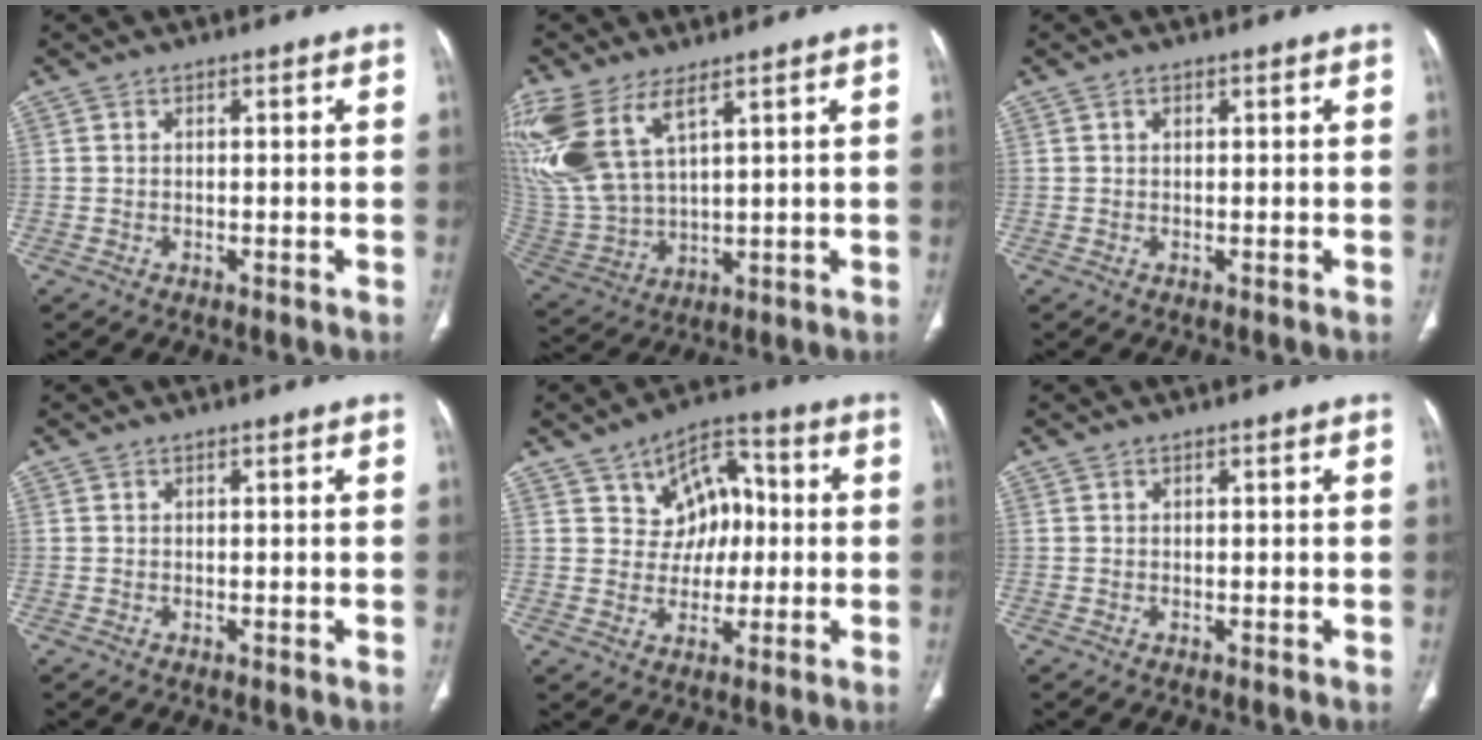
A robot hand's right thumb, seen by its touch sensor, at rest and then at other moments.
{"total": 16.7, "force": [8.6, 7.5, 12.1], "torque": [-0.286, -0.027, 0.191]}
{"total": 0.7, "force": [0.3, 0.5, 0.4], "torque": [-0.007, 0.002, 0.006]}
{"total": 0.0}
{"total": 9.7, "force": [1.4, 7.5, 6.0], "torque": [-0.033, 0.015, 0.018]}
{"total": 0.0}